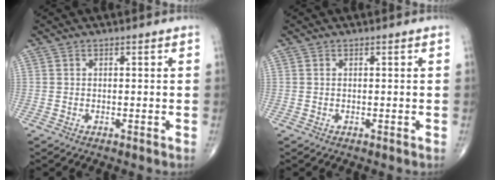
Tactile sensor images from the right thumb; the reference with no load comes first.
{"total": 0.0}